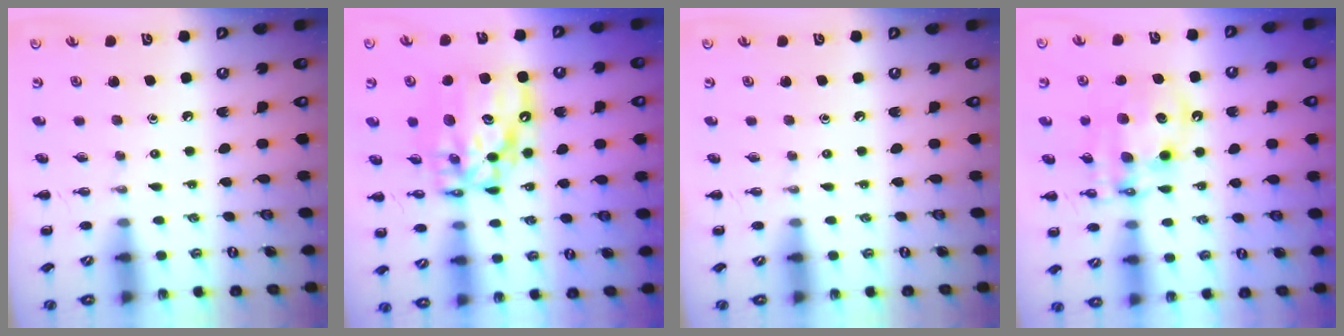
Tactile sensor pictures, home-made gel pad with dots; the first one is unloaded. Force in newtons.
{"total": 15.0, "press": 14.5, "slide": 4.0}
{"total": 0.0}
{"total": 12.8, "press": 12.4, "slide": 3.2}